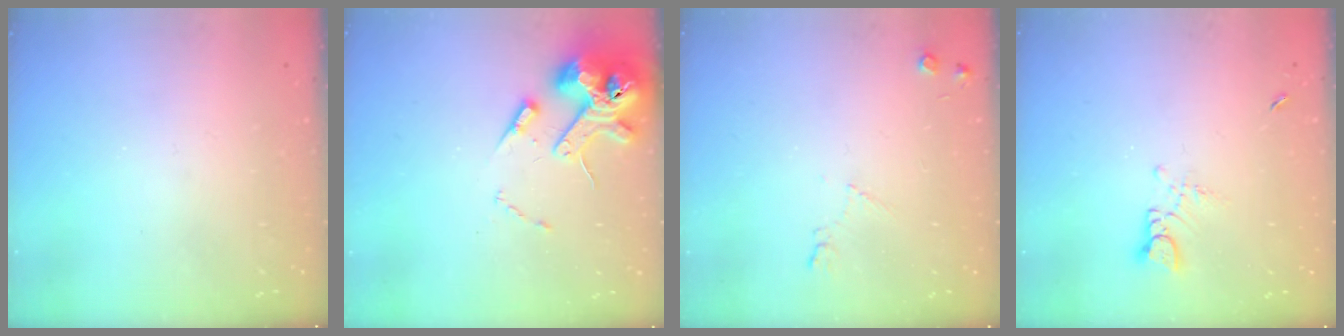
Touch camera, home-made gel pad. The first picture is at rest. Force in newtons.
{"total": 13.1, "press": 12.9, "slide": 2.1}
{"total": 5.3, "press": 5.2, "slide": 1.1}
{"total": 2.9, "press": 2.9, "slide": 0.2}